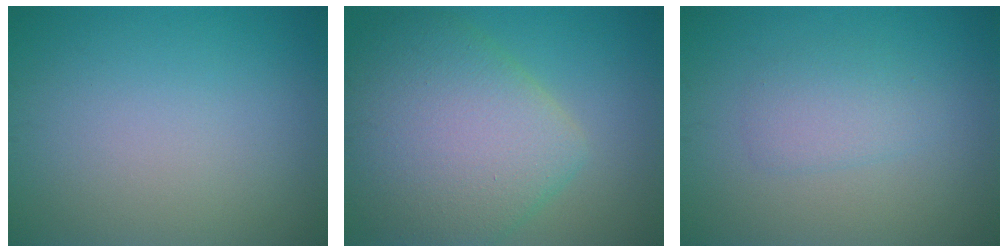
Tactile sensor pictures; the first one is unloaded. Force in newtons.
{"total": 9.3, "press": 9.3, "slide": 0.3}
{"total": 1.9, "press": 1.9, "slide": 0.1}